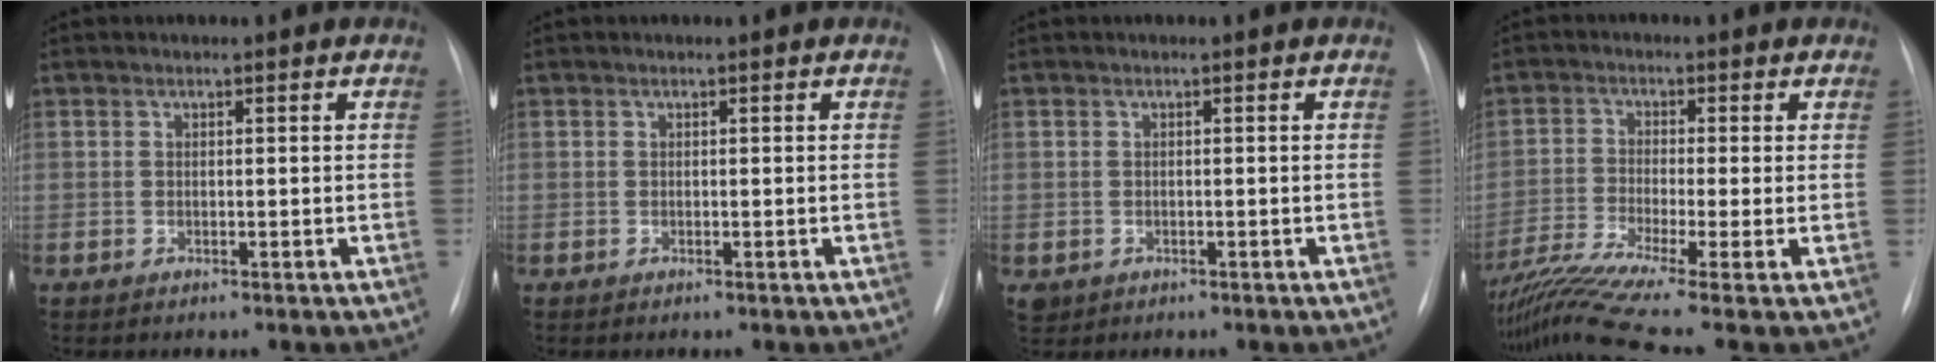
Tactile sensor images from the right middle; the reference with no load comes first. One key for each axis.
{"total": 0.0}
{"total": 1.5, "fx": -0.5, "fy": 1.3, "fz": 0.4, "tx": -0.007, "ty": 0.003, "tz": 0.001}
{"total": 10.1, "fx": -7.3, "fy": -1.4, "fz": 6.9, "tx": -0.139, "ty": -0.015, "tz": -0.128}